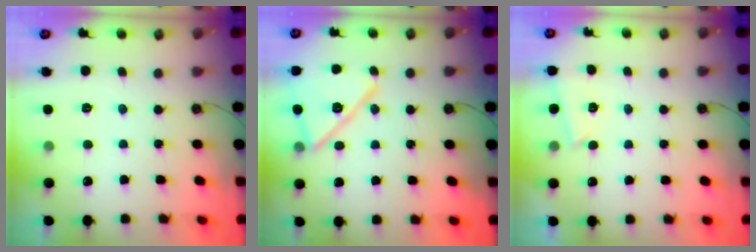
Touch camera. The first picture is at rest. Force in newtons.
{"total": 15.6, "press": 15.6, "slide": 0.5}
{"total": 1.6, "press": 1.6, "slide": 0.3}